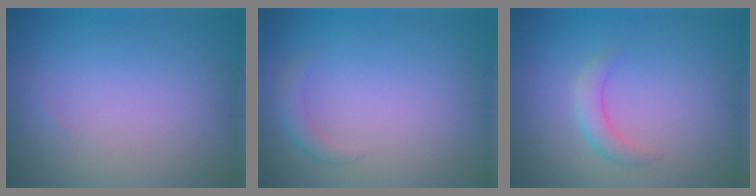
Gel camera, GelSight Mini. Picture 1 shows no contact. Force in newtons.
{"total": 1.3, "press": 1.3, "slide": 0.1}
{"total": 2.2, "press": 2.2, "slide": 0.2}